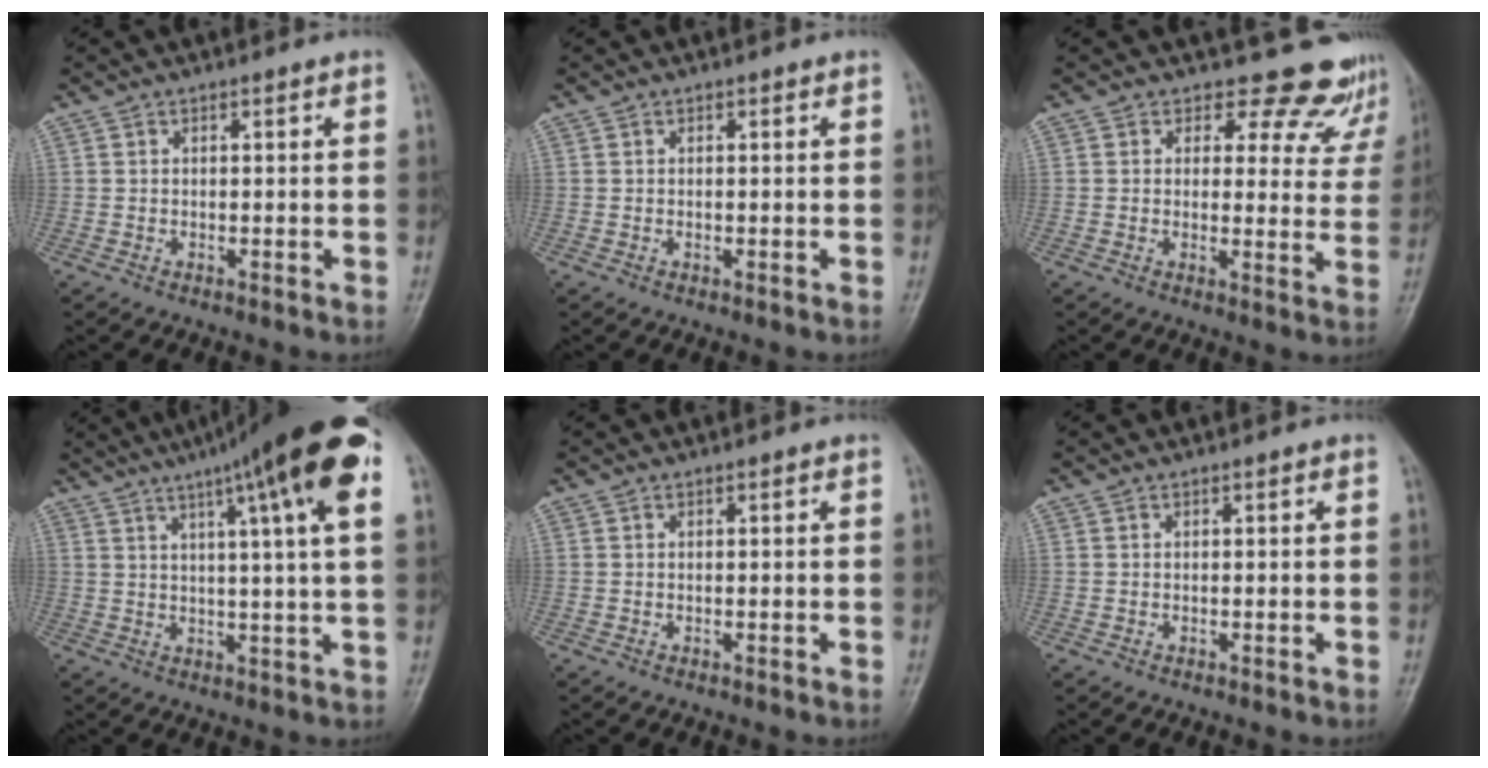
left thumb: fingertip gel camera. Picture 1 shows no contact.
{"total": 0.5, "force": [0.1, 0.4, 0.3], "torque": [0.001, 0.000, -0.001]}
{"total": 11.8, "force": [10.6, 5.3, 0.7], "torque": [0.049, -0.071, 0.096]}
{"total": 19.0, "force": [9.1, 2.2, 16.5], "torque": [-0.243, 0.007, 0.122]}
{"total": 0.0}
{"total": 0.0}